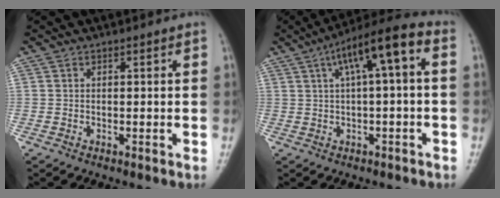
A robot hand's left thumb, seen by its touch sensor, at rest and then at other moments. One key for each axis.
{"total": 10.0, "fx": 2.1, "fy": 2.2, "fz": 9.5, "tx": -0.158, "ty": 0.045, "tz": 0.030}